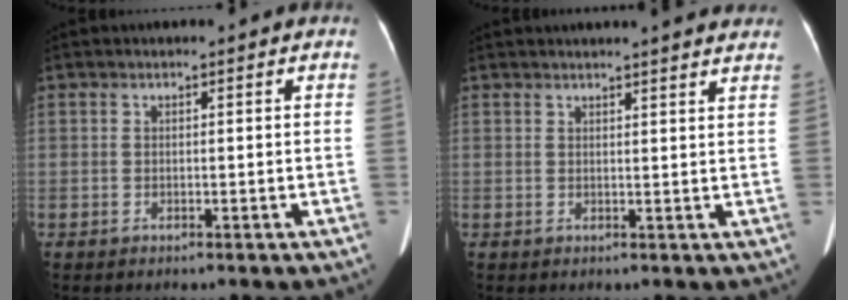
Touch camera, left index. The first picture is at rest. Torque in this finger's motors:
{"motor_torque": [0.19, -0.15, 0.01, 0.06]}